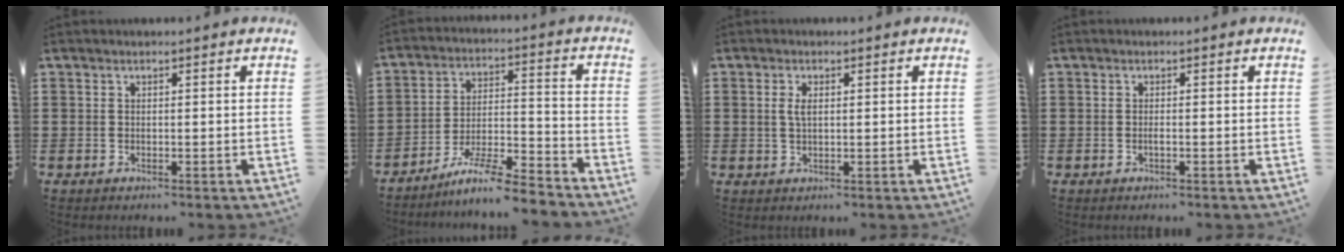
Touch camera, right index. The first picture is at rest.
{"total": 8.4, "force": [-7.6, 0.0, 3.7], "torque": [-0.065, 0.005, -0.146]}
{"total": 2.3, "force": [0.5, 1.0, 2.0], "torque": [-0.043, 0.005, 0.006]}
{"total": 0.7, "force": [-0.3, 0.1, 0.6], "torque": [-0.010, -0.002, -0.006]}